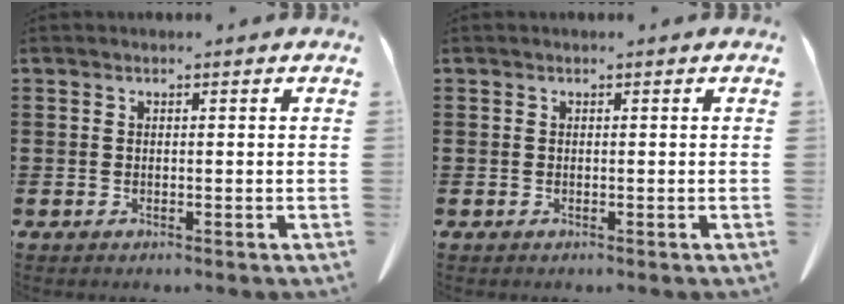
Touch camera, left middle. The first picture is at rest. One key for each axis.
{"total": 0.0}